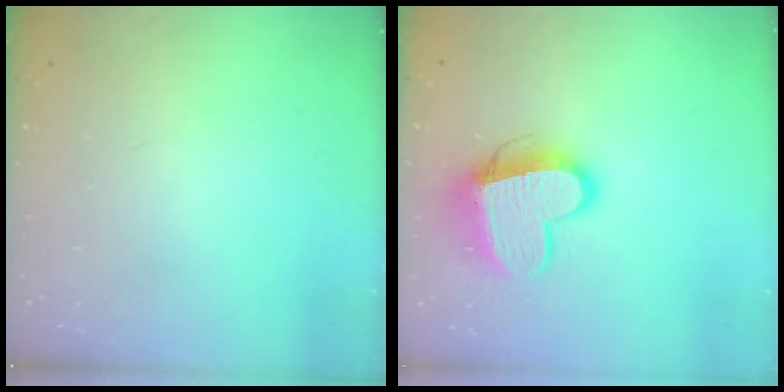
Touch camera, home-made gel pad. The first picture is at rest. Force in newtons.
{"total": 13.5, "press": 13.5, "slide": 1.1}